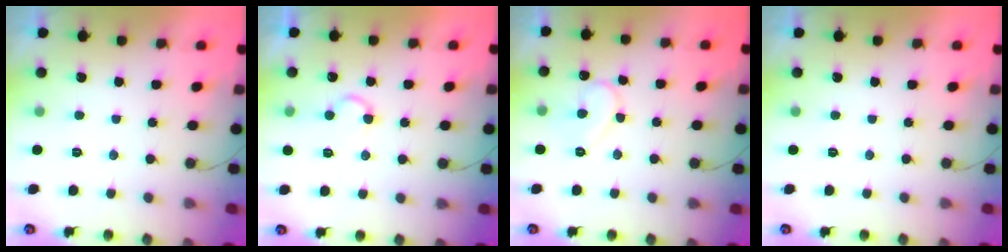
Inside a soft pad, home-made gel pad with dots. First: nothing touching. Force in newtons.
{"total": 6.1, "press": 6.1, "slide": 0.5}
{"total": 9.5, "press": 9.5, "slide": 0.9}
{"total": 0.0}